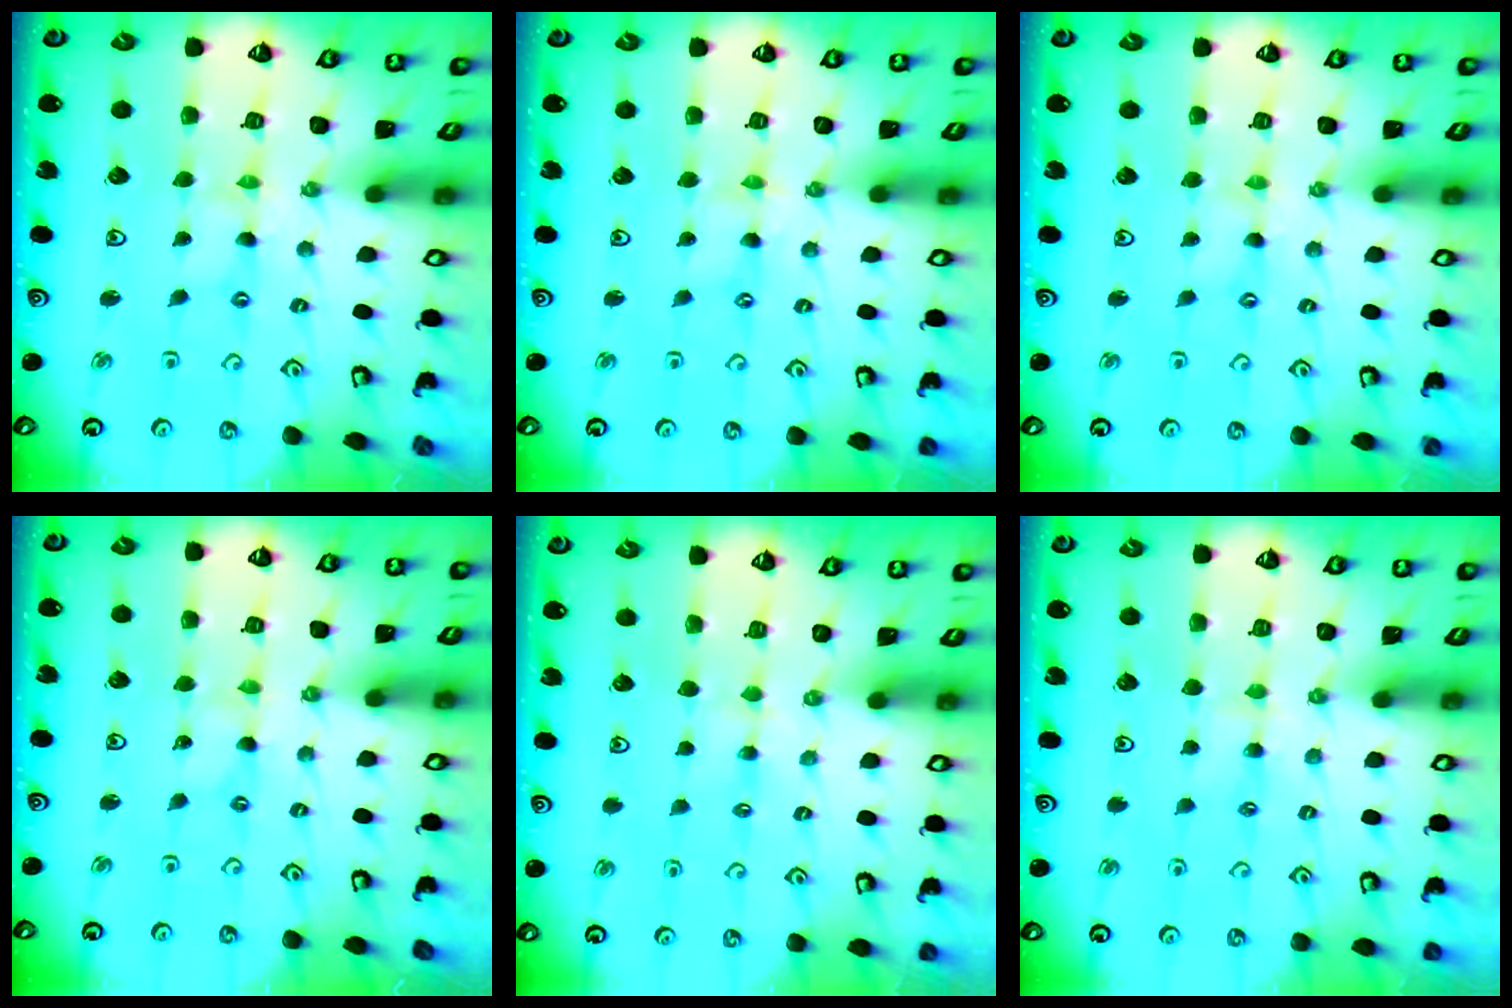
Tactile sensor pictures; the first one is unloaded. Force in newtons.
{"total": 0.0}
{"total": 1.7, "press": 1.7, "slide": 0.3}
{"total": 0.0}
{"total": 2.3, "press": 2.2, "slide": 0.4}
{"total": 2.5, "press": 2.5, "slide": 0.4}